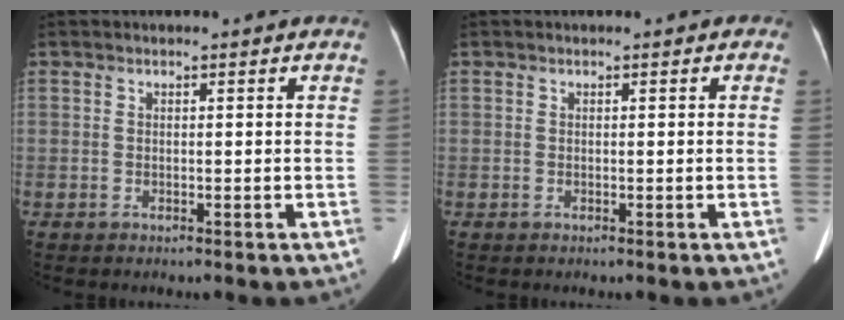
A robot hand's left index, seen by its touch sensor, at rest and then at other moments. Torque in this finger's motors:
{"motor_torque": [0.04, -0.11, -0.08, 0.00]}